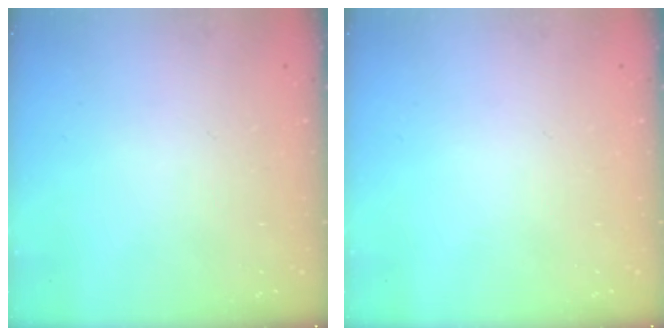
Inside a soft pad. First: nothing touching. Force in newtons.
{"total": 0.0}